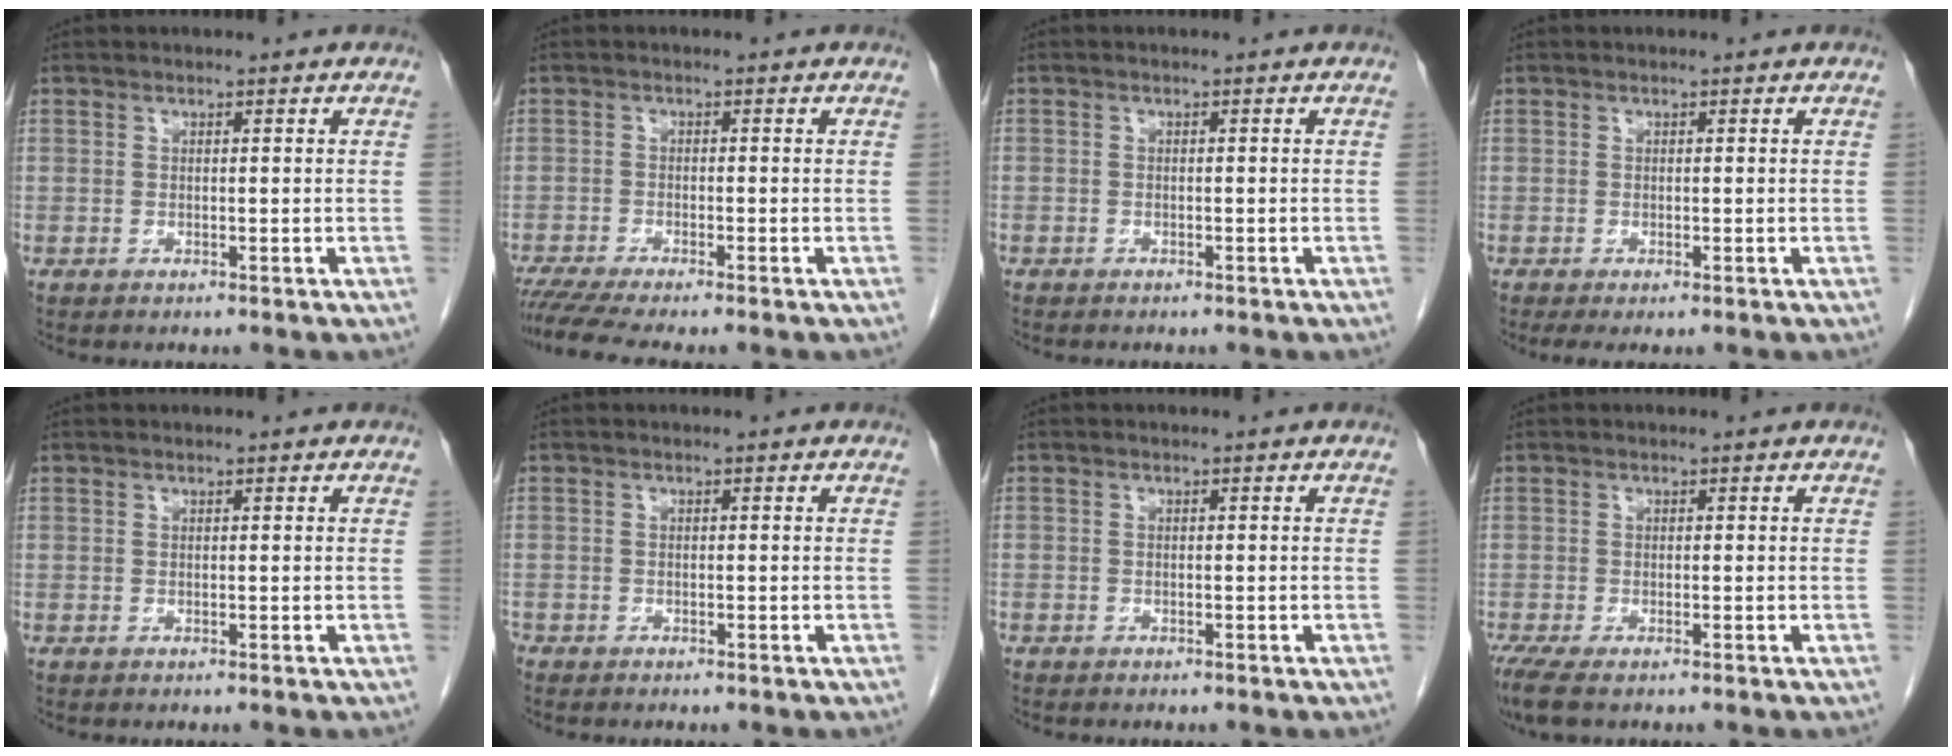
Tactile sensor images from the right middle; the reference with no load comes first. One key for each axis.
{"total": 5.9, "fx": -5.0, "fy": -0.4, "fz": 3.0, "tx": -0.047, "ty": -0.014, "tz": -0.085}
{"total": 0.6, "fx": -0.4, "fy": 0.4, "fz": 0.1, "tx": -0.004, "ty": 0.002, "tz": -0.007}
{"total": 1.7, "fx": -1.1, "fy": 0.5, "fz": 1.3, "tx": -0.017, "ty": -0.007, "tz": -0.016}
{"total": 0.0}
{"total": 1.5, "fx": -1.3, "fy": 0.7, "fz": 0.4, "tx": -0.007, "ty": -0.001, "tz": -0.018}
{"total": 0.9, "fx": -0.7, "fy": 0.5, "fz": 0.1, "tx": -0.005, "ty": 0.001, "tz": -0.010}
{"total": 4.6, "fx": -3.4, "fy": 1.1, "fz": 2.9, "tx": -0.058, "ty": -0.015, "tz": -0.058}